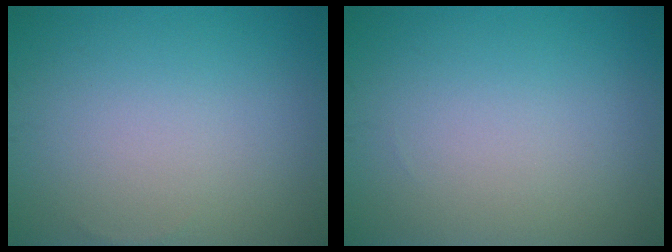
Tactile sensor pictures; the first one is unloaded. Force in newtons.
{"total": 0.0}